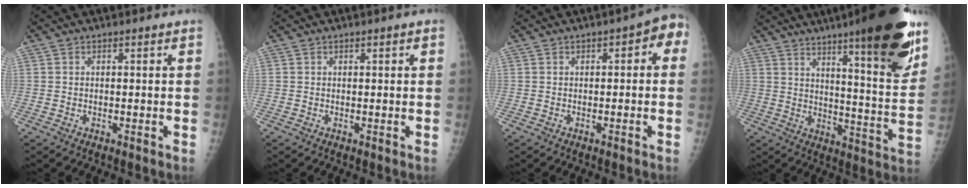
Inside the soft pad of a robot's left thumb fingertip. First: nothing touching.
{"total": 0.0}
{"total": 4.2, "force": [0.0, 2.3, 3.5], "torque": [-0.015, 0.020, -0.010]}
{"total": 23.7, "force": [15.1, 3.4, 18.0], "torque": [-0.228, -0.070, 0.216]}